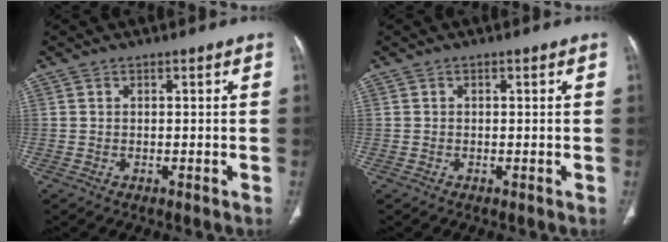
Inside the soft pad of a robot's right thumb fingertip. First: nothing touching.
{"total": 0.0}